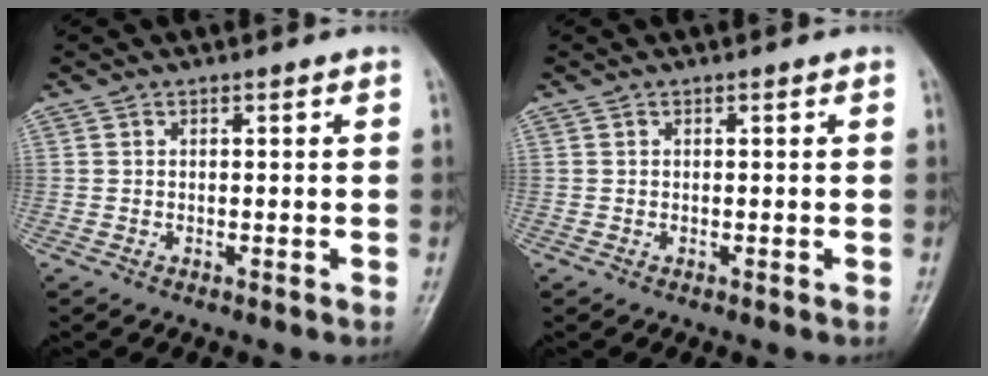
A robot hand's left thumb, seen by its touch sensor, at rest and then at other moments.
{"total": 0.0}